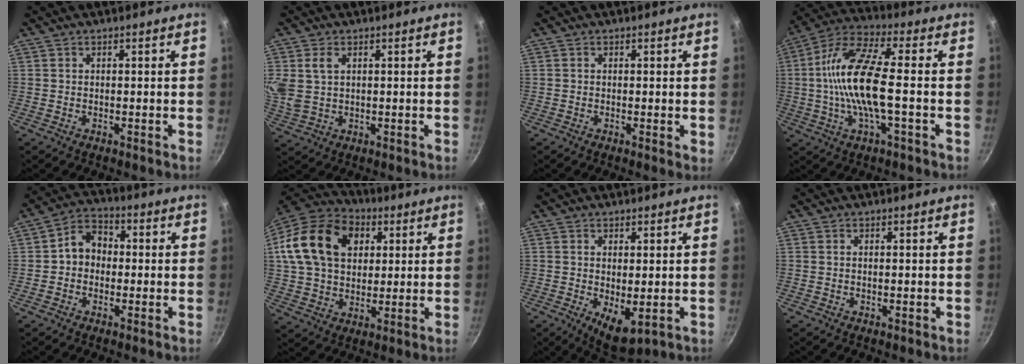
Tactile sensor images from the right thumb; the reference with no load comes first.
{"total": 6.6, "force": [2.0, 4.5, 4.4], "torque": [-0.089, -0.003, 0.044]}
{"total": 0.7, "force": [0.1, 0.2, 0.7], "torque": [-0.008, -0.003, -0.002]}
{"total": 14.1, "force": [-1.0, 3.9, 13.6], "torque": [-0.269, 0.028, -0.031]}
{"total": 6.8, "force": [-0.2, 5.6, 3.9], "torque": [-0.031, 0.021, -0.020]}
{"total": 22.2, "force": [6.3, 16.0, 14.1], "torque": [-0.246, 0.017, 0.104]}
{"total": 6.4, "force": [-0.5, 2.8, 5.7], "torque": [-0.075, -0.017, 0.004]}
{"total": 0.0}